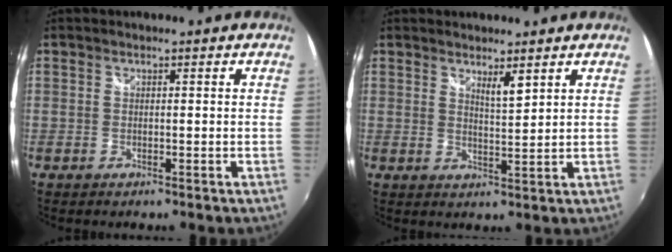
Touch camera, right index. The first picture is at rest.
{"total": 3.3, "force": [2.4, 0.4, 2.3], "torque": [-0.037, -0.005, 0.038]}